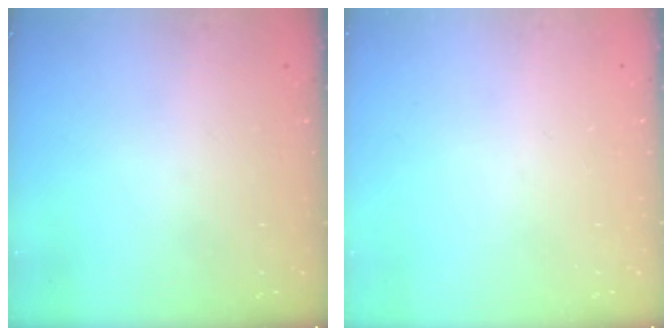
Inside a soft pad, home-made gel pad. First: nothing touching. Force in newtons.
{"total": 0.0}